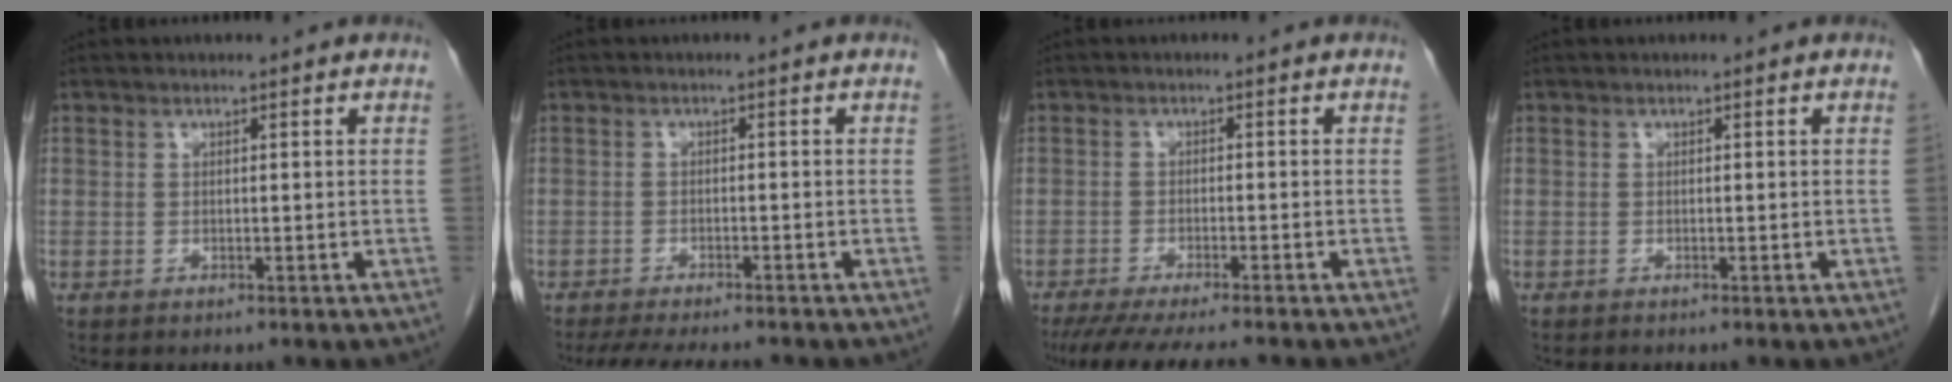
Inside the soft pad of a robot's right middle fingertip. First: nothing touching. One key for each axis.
{"total": 9.7, "fx": -8.4, "fy": 1.6, "fz": 4.4, "tx": -0.067, "ty": -0.015, "tz": -0.119}
{"total": 11.2, "fx": -9.6, "fy": 0.7, "fz": 5.7, "tx": -0.077, "ty": -0.027, "tz": -0.142}
{"total": 0.0}